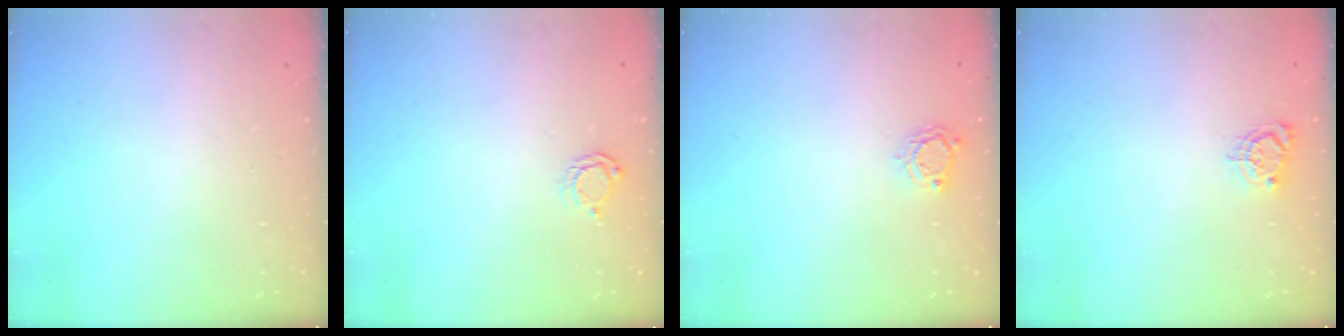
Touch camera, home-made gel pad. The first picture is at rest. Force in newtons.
{"total": 4.5, "press": 4.4, "slide": 0.6}
{"total": 4.9, "press": 4.9, "slide": 0.2}
{"total": 5.6, "press": 5.5, "slide": 0.5}